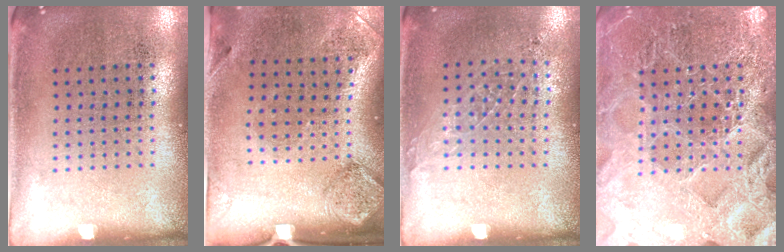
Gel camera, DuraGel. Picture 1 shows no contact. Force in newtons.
{"total": 1.9, "press": 1.1, "slide": 1.6}
{"total": 0.9, "press": 0.8, "slide": 0.2}
{"total": 6.3, "press": 6.2, "slide": 0.9}